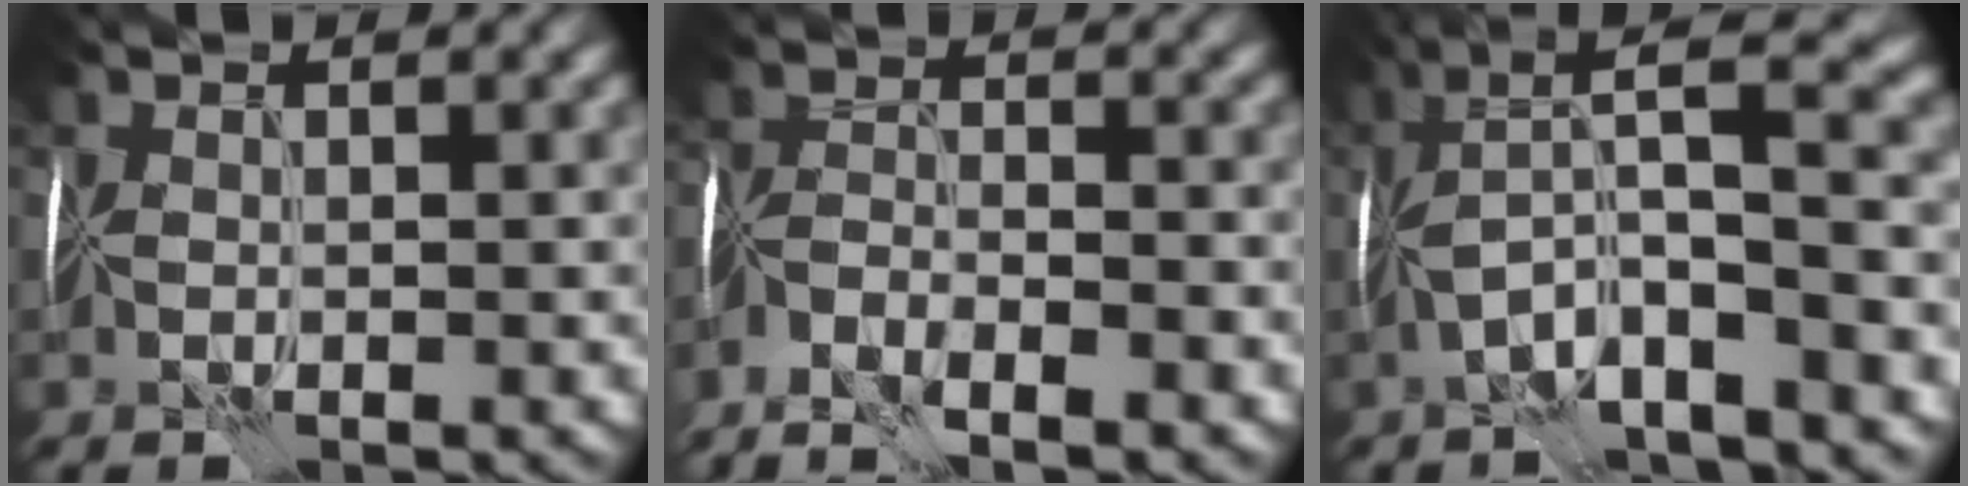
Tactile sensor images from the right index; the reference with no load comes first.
{"total": 5.9, "force": [-4.5, 1.9, 3.2], "torque": [-0.056, -0.005, -0.088]}
{"total": 9.0, "force": [-1.7, 2.2, 8.6], "torque": [-0.144, 0.031, -0.042]}